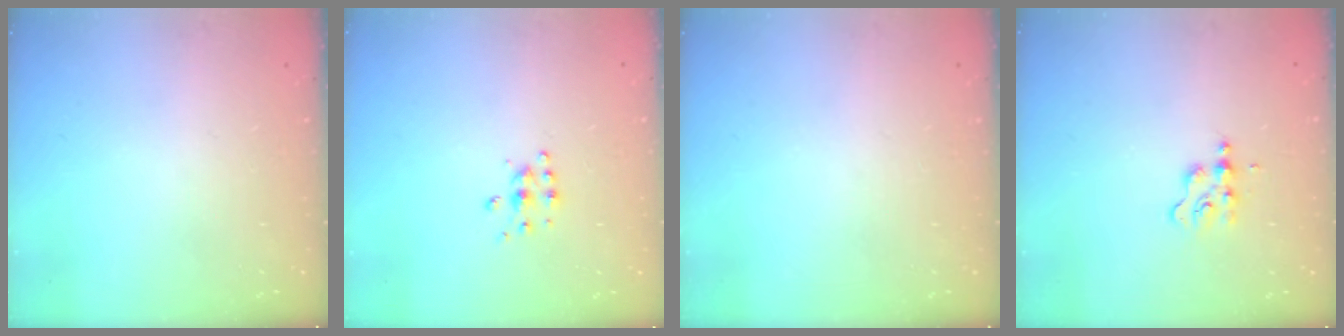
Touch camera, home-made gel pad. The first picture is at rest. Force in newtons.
{"total": 5.4, "press": 5.4, "slide": 0.6}
{"total": 0.0}
{"total": 2.4, "press": 2.4, "slide": 0.3}